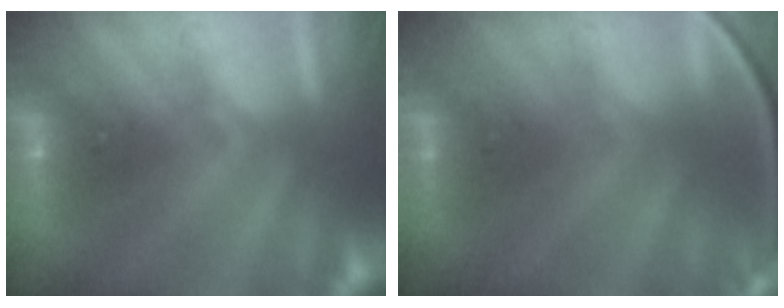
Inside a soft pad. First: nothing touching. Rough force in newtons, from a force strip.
{"total": 10.0}